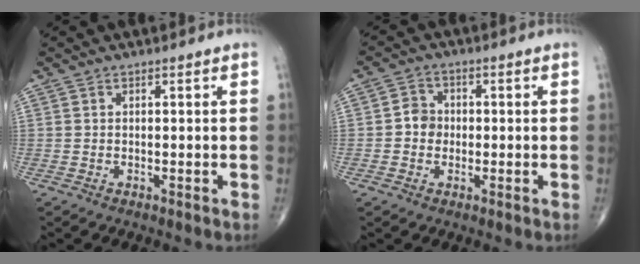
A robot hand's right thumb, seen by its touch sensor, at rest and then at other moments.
{"total": 4.0, "force": [-0.3, 3.6, 1.7], "torque": [-0.010, 0.011, -0.014]}